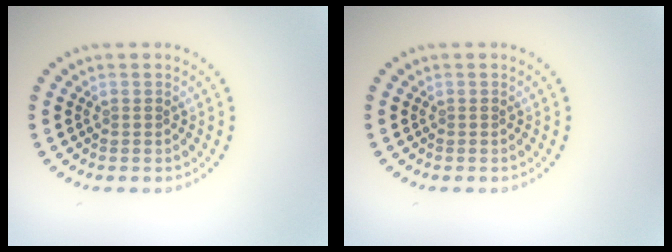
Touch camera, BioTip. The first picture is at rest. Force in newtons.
{"total": 0.0}